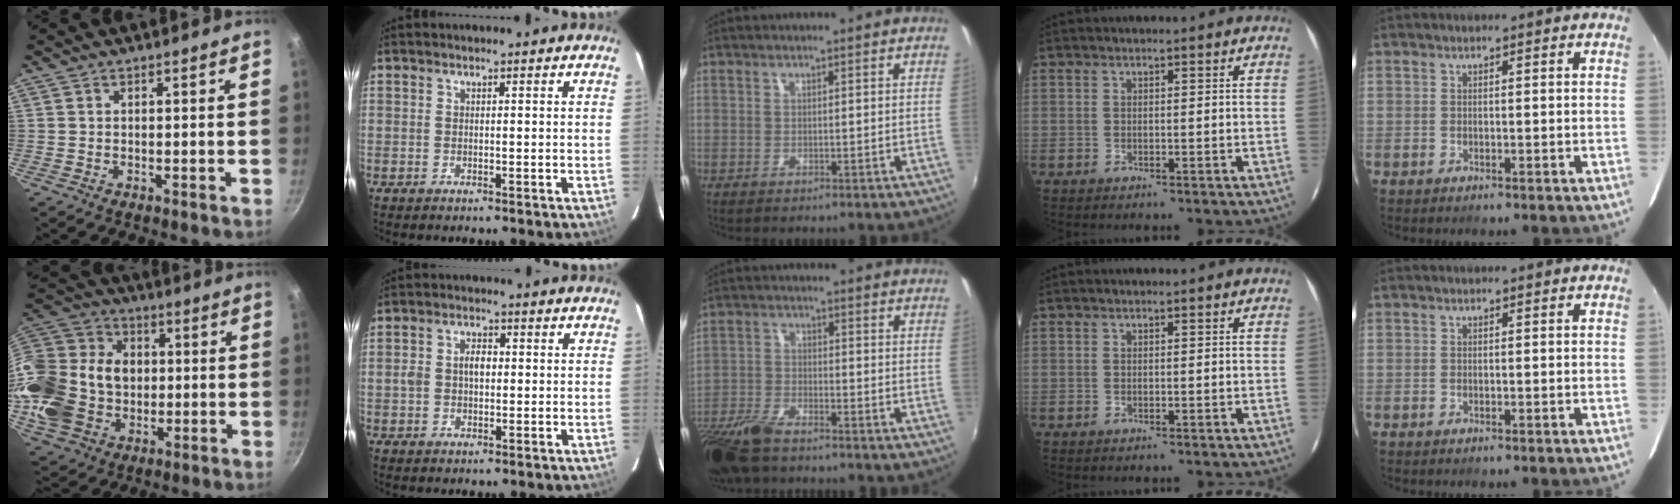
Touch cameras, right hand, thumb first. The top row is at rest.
{"thumb": {"total": 24.8, "force": [-0.9, 19.8, 14.9], "torque": [-0.297, 0.042, -0.002]}, "index": {"total": 4.0, "force": [0.0, 2.8, 2.8], "torque": [-0.050, 0.011, -0.001]}, "middle": {"total": 11.0, "force": [-8.7, 3.2, 5.9], "torque": [-0.146, -0.025, -0.175]}}